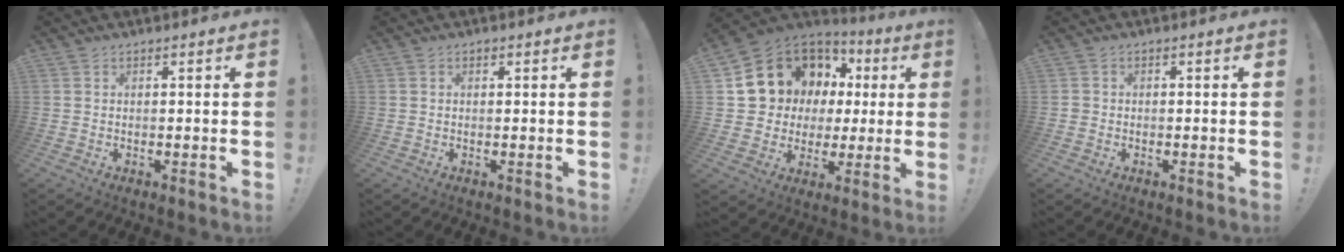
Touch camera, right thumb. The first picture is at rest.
{"total": 0.5, "force": [0.3, 0.4, 0.1], "torque": [0.001, 0.000, 0.004]}
{"total": 14.1, "force": [6.9, 11.4, 4.4], "torque": [-0.073, -0.048, 0.157]}
{"total": 1.1, "force": [-0.3, 1.0, 0.3], "torque": [-0.013, 0.007, -0.003]}